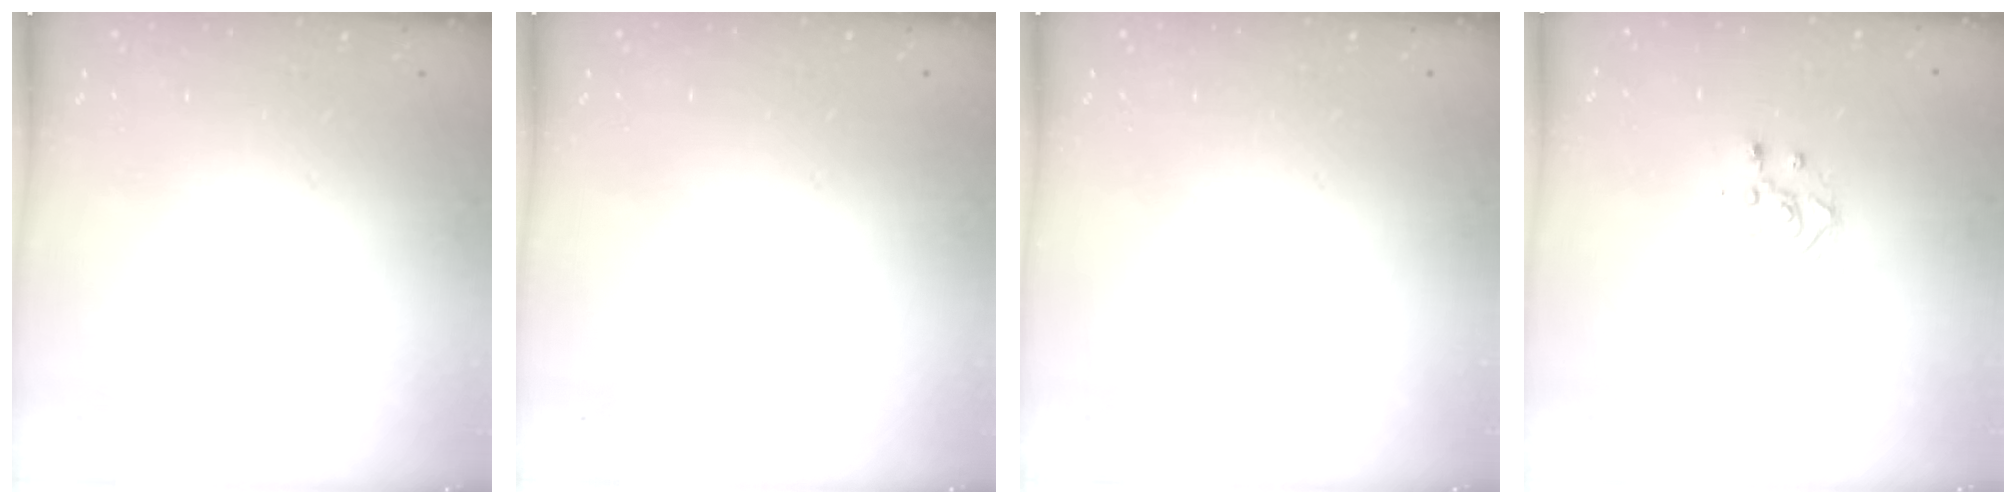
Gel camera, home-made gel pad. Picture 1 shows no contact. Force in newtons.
{"total": 0.0}
{"total": 0.0}
{"total": 2.8, "press": 2.8, "slide": 0.1}